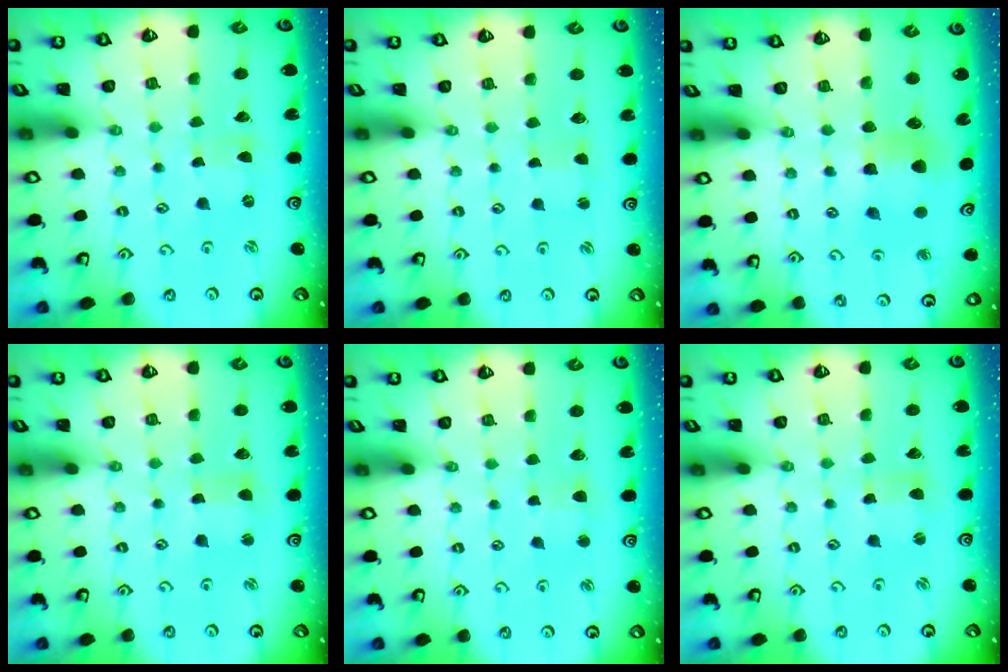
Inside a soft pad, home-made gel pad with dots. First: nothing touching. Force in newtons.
{"total": 0.5, "press": 0.5, "slide": 0.0}
{"total": 6.4, "press": 6.3, "slide": 0.5}
{"total": 2.1, "press": 2.1, "slide": 0.3}
{"total": 2.7, "press": 2.7, "slide": 0.4}
{"total": 2.1, "press": 2.1, "slide": 0.3}